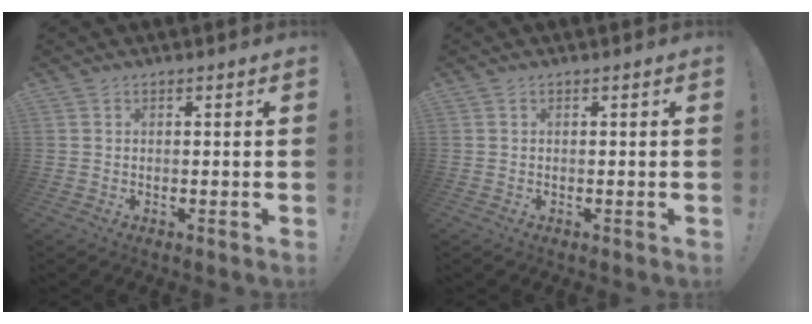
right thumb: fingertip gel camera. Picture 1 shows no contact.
{"total": 0.0}